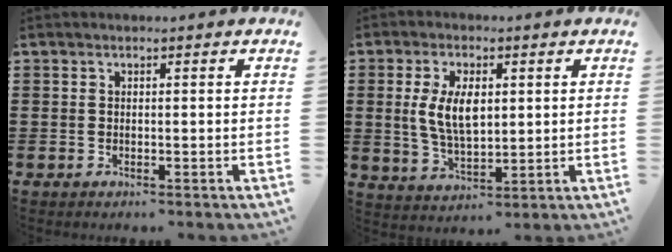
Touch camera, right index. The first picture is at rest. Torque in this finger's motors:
{"motor_torque": [1.05, -0.76, 0.78, 0.21]}